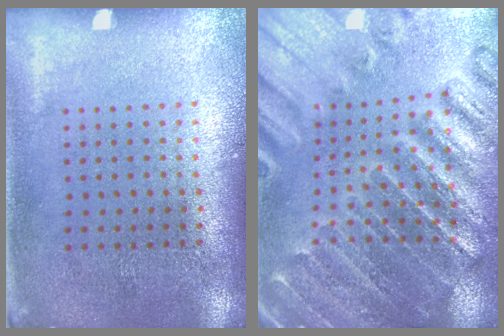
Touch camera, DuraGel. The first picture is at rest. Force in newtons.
{"total": 2.7, "press": 2.7, "slide": 0.4}